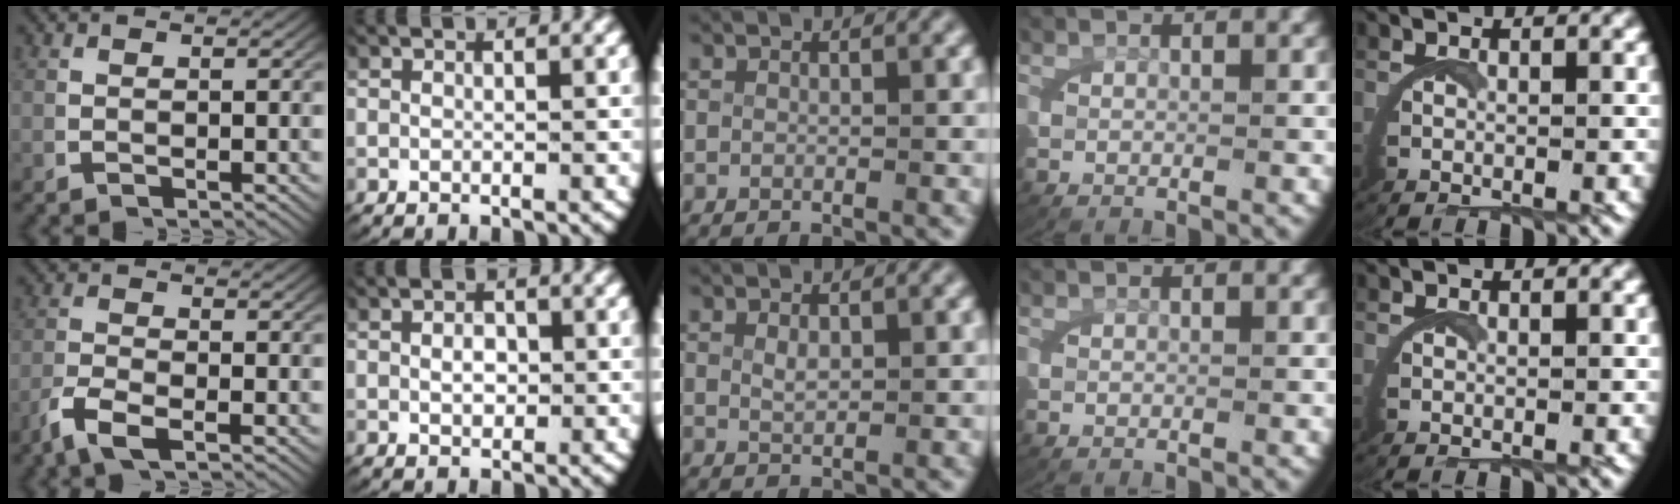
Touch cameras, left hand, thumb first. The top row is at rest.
{"thumb": {"total": 3.2, "force": [-1.8, 1.3, 2.3], "torque": [-0.060, -0.012, -0.033]}, "index": {"total": 1.5, "force": [-0.1, 1.0, 1.0], "torque": [-0.022, -0.008, 0.002]}, "middle": {"total": 0.9, "force": [0.3, 0.2, 0.8], "torque": [-0.019, -0.010, 0.017]}}